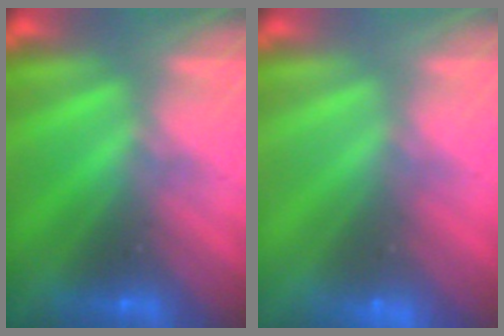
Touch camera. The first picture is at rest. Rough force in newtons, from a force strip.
{"total": 2.3}